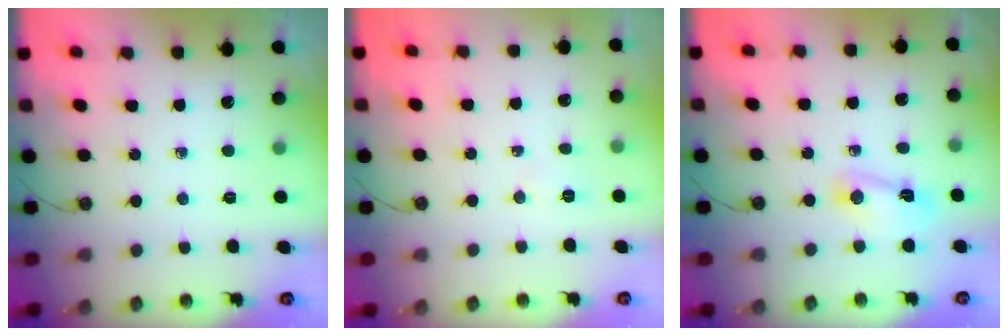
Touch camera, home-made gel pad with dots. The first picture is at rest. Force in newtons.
{"total": 2.8, "press": 2.6, "slide": 0.9}
{"total": 3.9, "press": 3.8, "slide": 0.6}